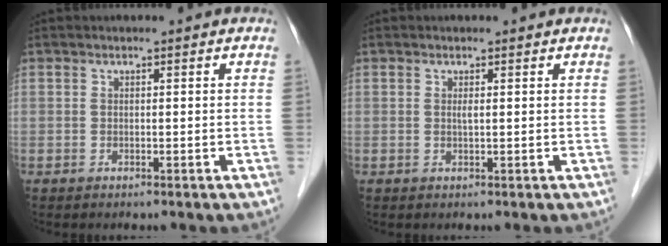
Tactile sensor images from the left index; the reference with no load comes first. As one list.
[{"total": 0.7, "force": [0.3, 0.0, 0.6], "torque": [-0.016, 0.000, 0.004]}]